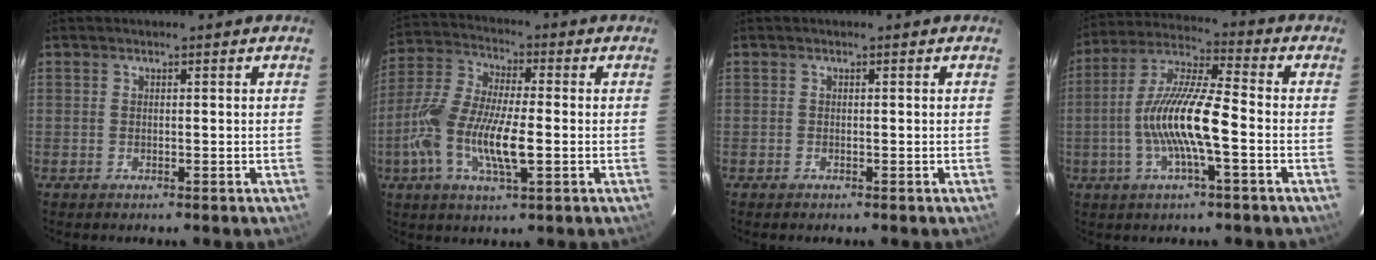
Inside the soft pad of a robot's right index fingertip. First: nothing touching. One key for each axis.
{"total": 14.5, "fx": -3.4, "fy": 4.6, "fz": 13.3, "tx": -0.281, "ty": -0.005, "tz": -0.070}
{"total": 0.0}
{"total": 13.6, "fx": -3.1, "fy": 2.2, "fz": 13.0, "tx": -0.261, "ty": 0.003, "tz": -0.062}